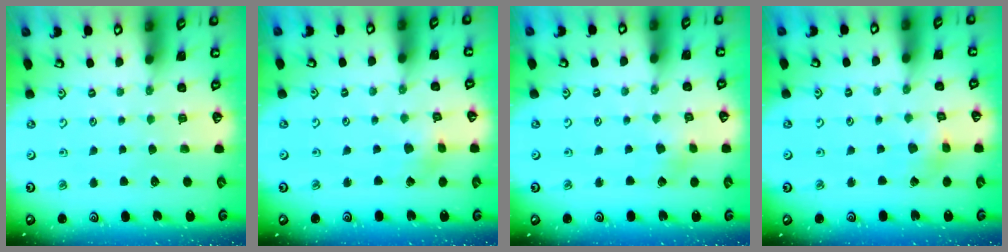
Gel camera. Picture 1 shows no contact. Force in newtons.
{"total": 1.9, "press": 1.9, "slide": 0.3}
{"total": 2.6, "press": 2.6, "slide": 0.4}
{"total": 2.7, "press": 2.7, "slide": 0.2}